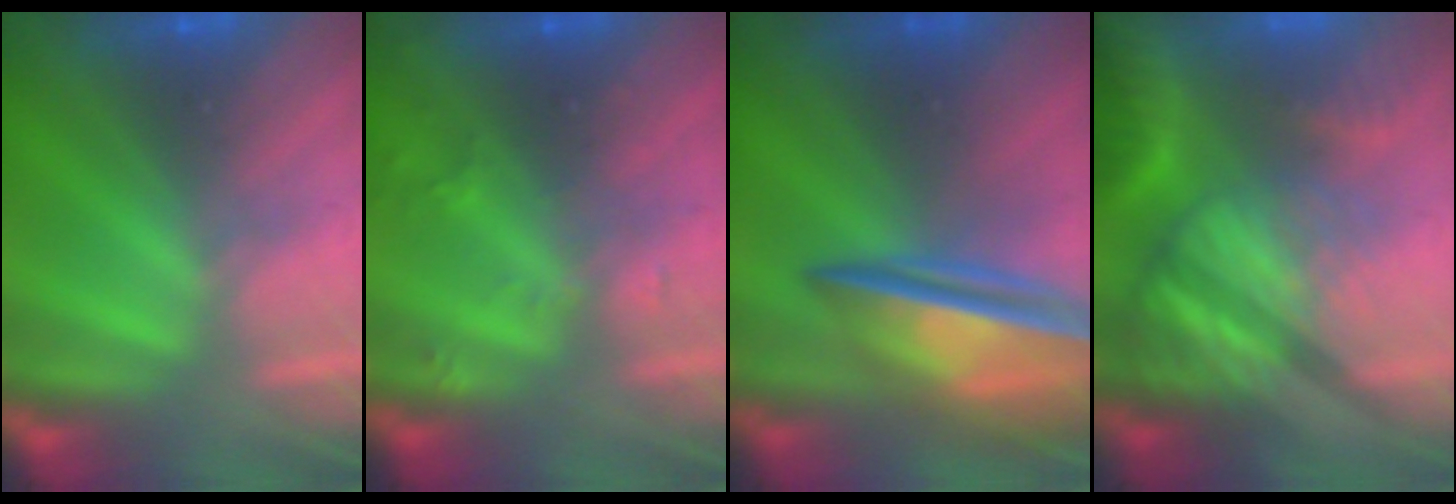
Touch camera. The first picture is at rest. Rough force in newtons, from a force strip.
{"total": 2.4}
{"total": 5.7}
{"total": 7.1}